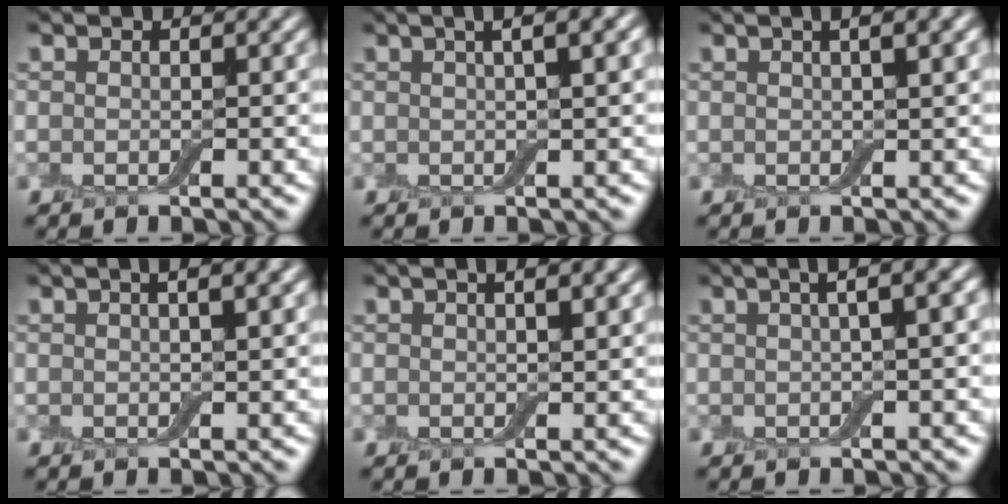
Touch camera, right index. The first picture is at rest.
{"total": 5.9, "force": [2.4, 2.4, 4.8], "torque": [-0.036, 0.027, 0.004]}
{"total": 4.2, "force": [1.9, 1.6, 3.4], "torque": [-0.022, 0.014, 0.004]}
{"total": 4.2, "force": [2.0, 1.6, 3.4], "torque": [-0.021, 0.013, 0.005]}
{"total": 2.9, "force": [1.5, 0.8, 2.3], "torque": [-0.021, 0.005, 0.016]}
{"total": 6.3, "force": [2.2, 2.5, 5.4], "torque": [-0.040, 0.025, 0.006]}